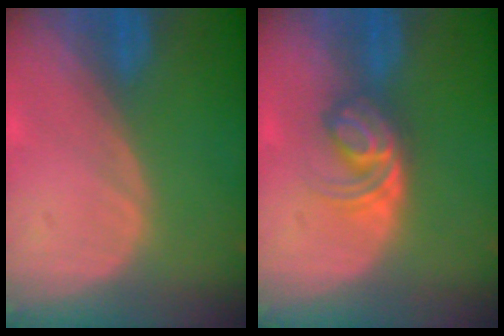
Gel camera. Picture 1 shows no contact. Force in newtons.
{"total": 5.9, "press": 5.1, "slide": 3.0}